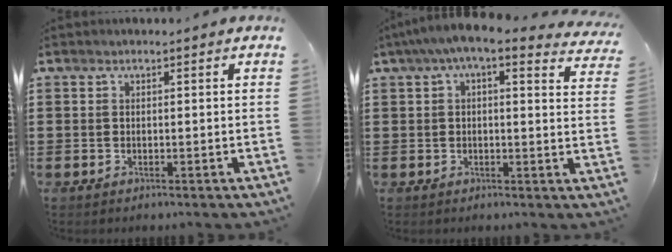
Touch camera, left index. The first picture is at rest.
{"total": 5.1, "force": [3.6, 0.3, 3.6], "torque": [-0.081, -0.015, 0.060]}